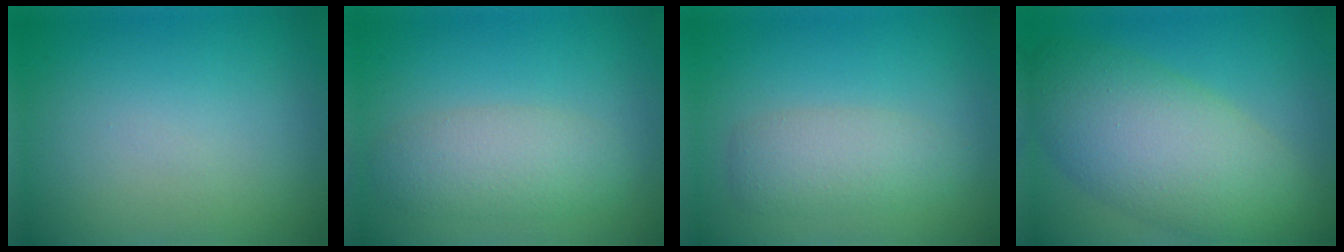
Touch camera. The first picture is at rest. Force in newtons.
{"total": 3.6, "press": 3.6, "slide": 0.1}
{"total": 3.0, "press": 3.0, "slide": 0.2}
{"total": 9.4, "press": 9.4, "slide": 0.4}